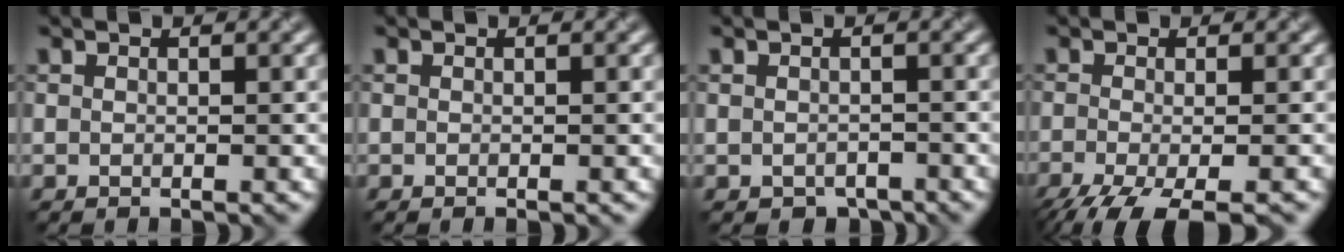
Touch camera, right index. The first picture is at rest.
{"total": 0.0}
{"total": 1.4, "force": [-1.0, 0.9, 0.5], "torque": [-0.006, -0.006, -0.015]}
{"total": 7.2, "force": [-4.5, 2.2, 5.1], "torque": [-0.095, -0.024, -0.078]}